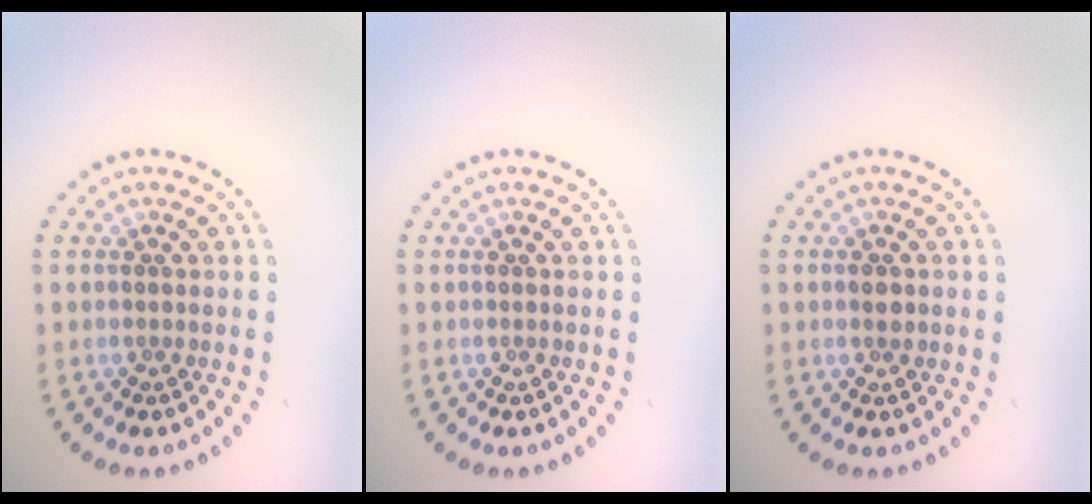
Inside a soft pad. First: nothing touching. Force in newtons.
{"total": 0.0}
{"total": 1.2, "press": 1.2, "slide": 0.1}